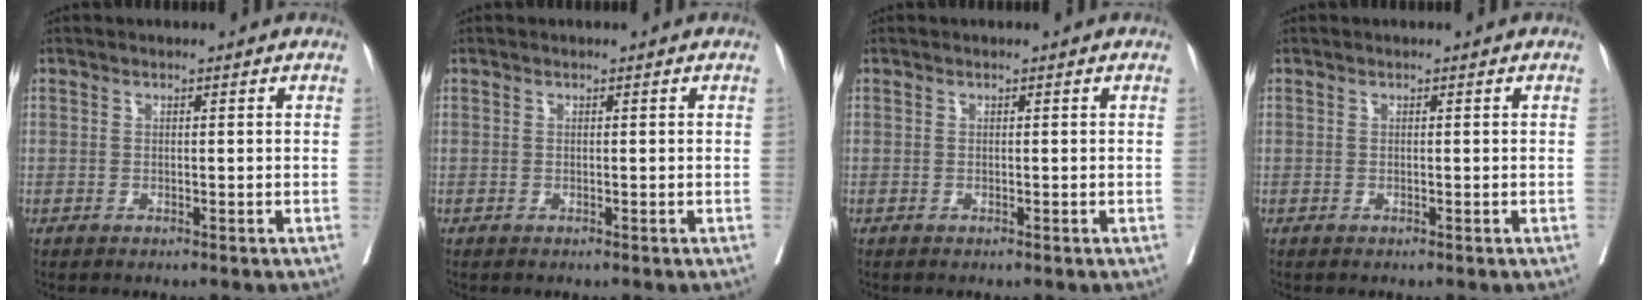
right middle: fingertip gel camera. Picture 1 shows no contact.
{"total": 0.0}
{"total": 0.0}
{"total": 0.0}